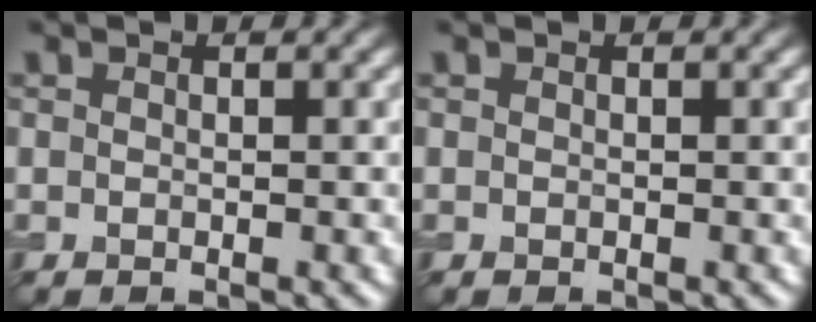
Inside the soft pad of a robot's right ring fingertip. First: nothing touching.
{"total": 0.0}